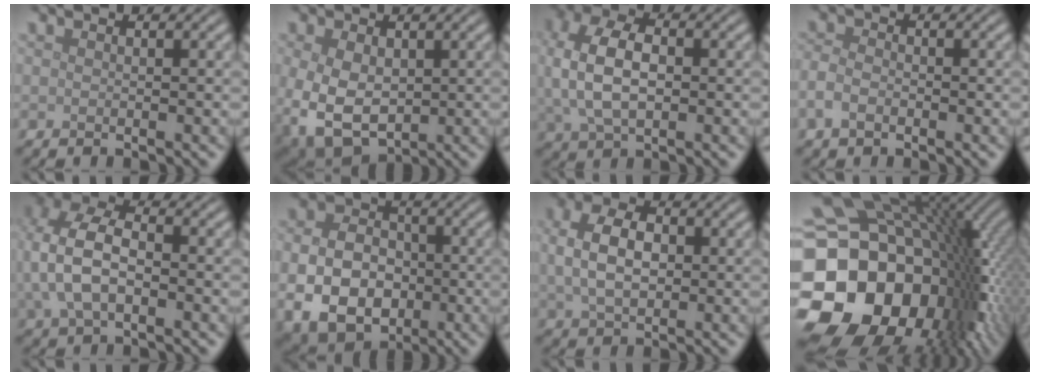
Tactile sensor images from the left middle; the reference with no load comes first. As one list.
[{"total": 7.5, "force": [-1.4, 5.1, 5.3], "torque": [-0.132, -0.031, -0.012]}, {"total": 7.3, "force": [0.6, 4.6, 5.6], "torque": [-0.128, 0.009, 0.007]}, {"total": 2.2, "force": [-1.1, 1.4, 1.4], "torque": [-0.028, 0.001, -0.028]}, {"total": 6.6, "force": [0.0, 4.3, 5.0], "torque": [-0.117, 0.008, -0.008]}, {"total": 8.5, "force": [-2.1, 6.2, 5.3], "torque": [-0.104, -0.018, -0.044]}, {"total": 5.0, "force": [0.6, 3.3, 3.8], "torque": [-0.077, 0.008, 0.006]}, {"total": 22.6, "force": [-4.1, 17.6, 13.7], "torque": [-0.251, -0.018, -0.084]}]